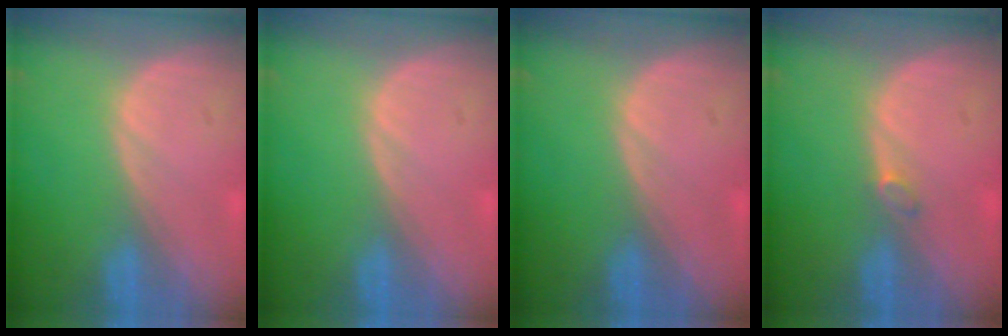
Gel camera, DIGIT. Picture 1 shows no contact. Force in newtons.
{"total": 0.0}
{"total": 0.0}
{"total": 1.2, "press": 1.2, "slide": 0.2}